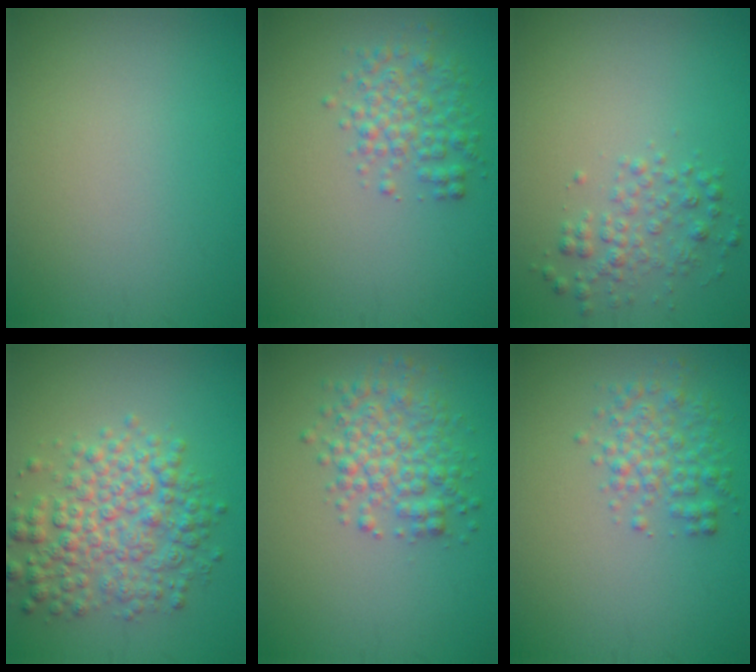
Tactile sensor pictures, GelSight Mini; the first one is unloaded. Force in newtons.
{"total": 3.0, "press": 3.0, "slide": 0.1}
{"total": 2.2, "press": 2.2, "slide": 0.1}
{"total": 5.7, "press": 5.7, "slide": 0.1}
{"total": 4.1, "press": 4.1, "slide": 0.1}
{"total": 3.0, "press": 3.0, "slide": 0.1}